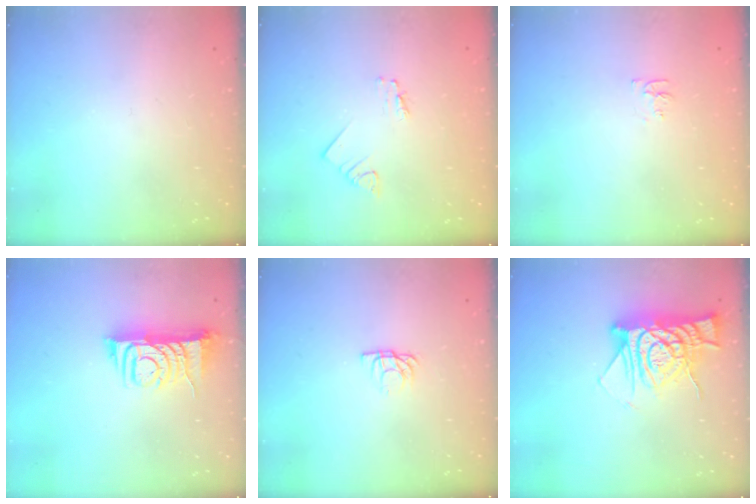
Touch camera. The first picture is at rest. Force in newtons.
{"total": 1.2, "press": 1.2, "slide": 0.1}
{"total": 3.7, "press": 3.6, "slide": 0.6}
{"total": 7.9, "press": 7.9, "slide": 1.0}
{"total": 4.1, "press": 4.1, "slide": 0.6}
{"total": 12.5, "press": 12.5, "slide": 1.1}